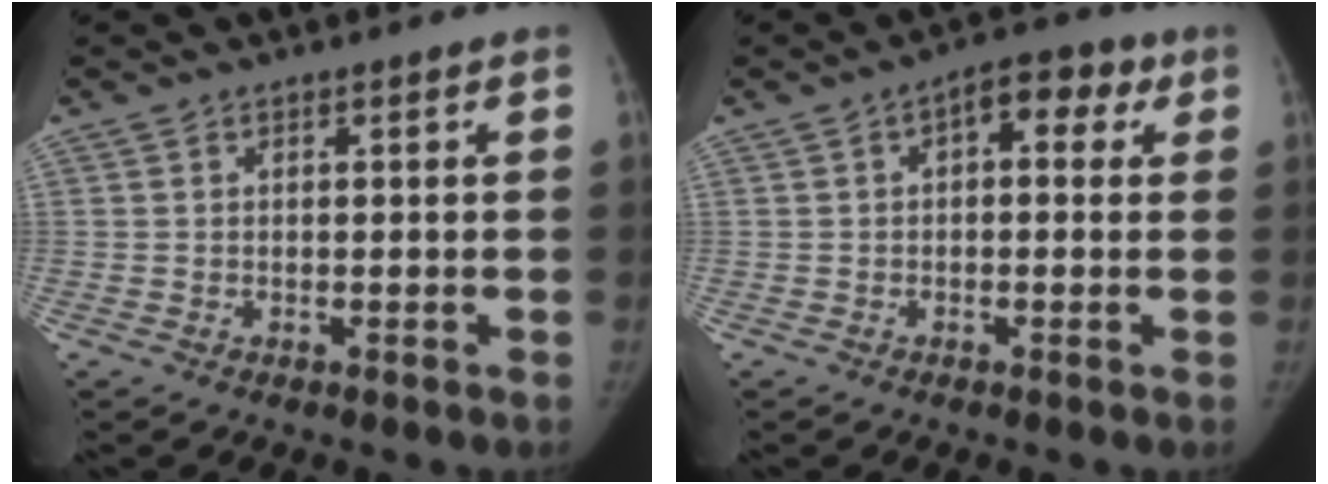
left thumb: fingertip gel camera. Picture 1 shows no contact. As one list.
[{"total": 7.1, "force": [2.2, 3.9, 5.5], "torque": [-0.044, 0.019, 0.018]}]